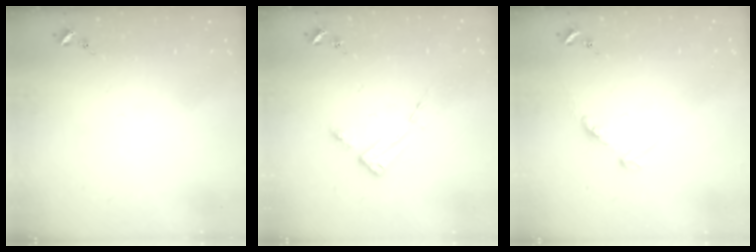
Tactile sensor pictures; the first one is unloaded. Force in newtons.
{"total": 3.4, "press": 3.4, "slide": 0.4}
{"total": 5.3, "press": 5.2, "slide": 0.7}